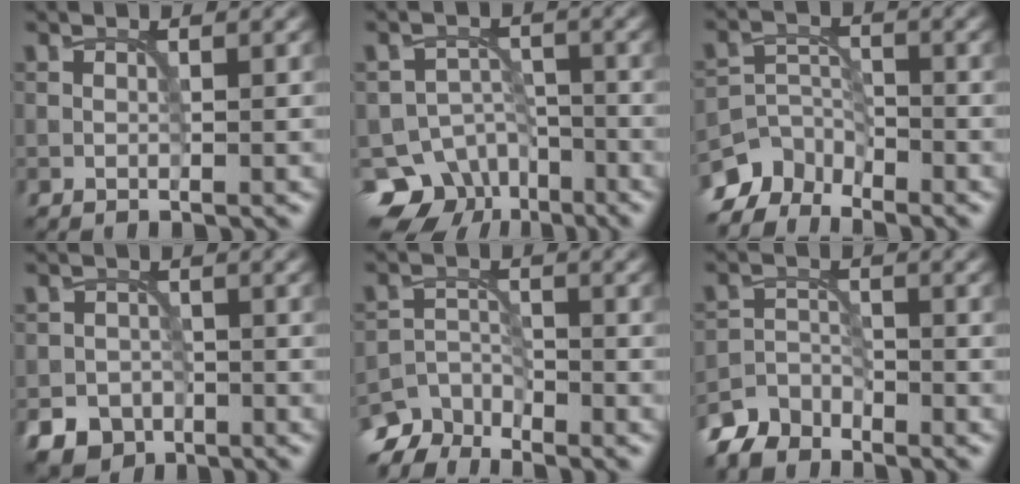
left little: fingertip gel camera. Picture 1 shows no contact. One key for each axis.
{"total": 7.6, "fx": -5.0, "fy": 5.4, "fz": 2.0, "tx": -0.012, "ty": -0.007, "tz": -0.080}
{"total": 5.0, "fx": -4.3, "fy": 2.3, "fz": 1.0, "tx": -0.009, "ty": -0.007, "tz": -0.085}
{"total": 6.1, "fx": -4.1, "fy": 4.3, "fz": 1.3, "tx": -0.005, "ty": -0.016, "tz": -0.065}
{"total": 4.4, "fx": -4.0, "fy": 1.7, "fz": 0.8, "tx": -0.005, "ty": -0.009, "tz": -0.078}
{"total": 3.4, "fx": -3.1, "fy": 1.3, "fz": 0.4, "tx": -0.005, "ty": 0.002, "tz": -0.071}